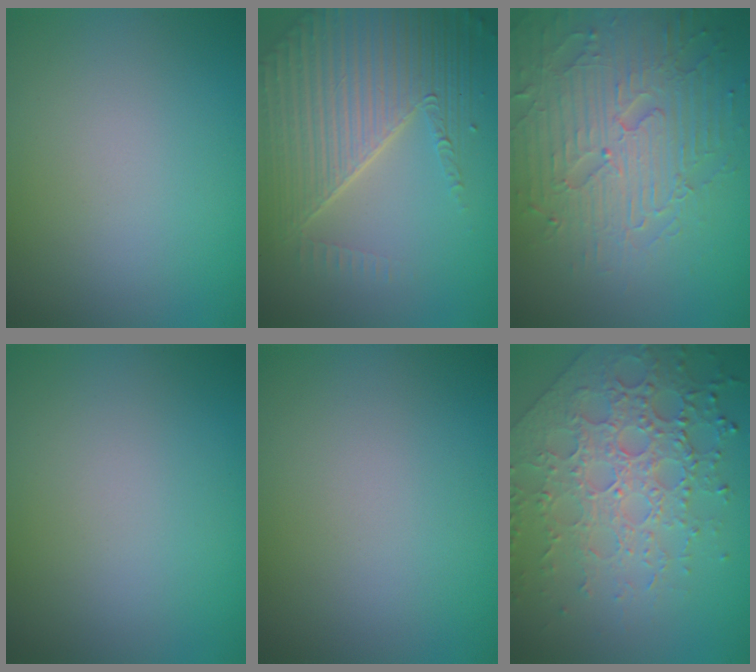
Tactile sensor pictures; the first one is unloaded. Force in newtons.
{"total": 8.0, "press": 5.5, "slide": 5.9}
{"total": 7.0, "press": 5.7, "slide": 4.1}
{"total": 0.0}
{"total": 0.0}
{"total": 7.6, "press": 5.5, "slide": 5.2}